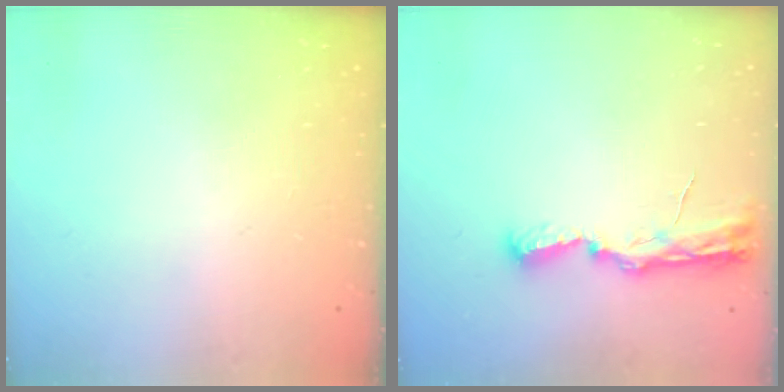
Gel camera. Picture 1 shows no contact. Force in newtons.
{"total": 8.1, "press": 8.1, "slide": 0.8}